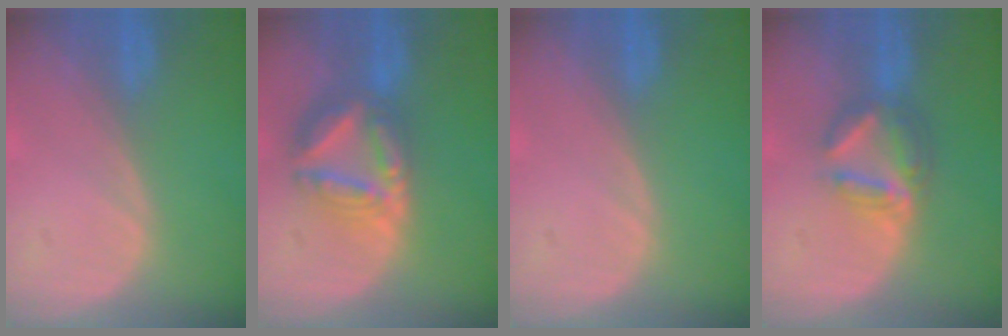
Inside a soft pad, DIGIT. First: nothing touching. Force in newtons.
{"total": 8.2, "press": 7.1, "slide": 4.1}
{"total": 0.0}
{"total": 5.9, "press": 5.4, "slide": 2.5}